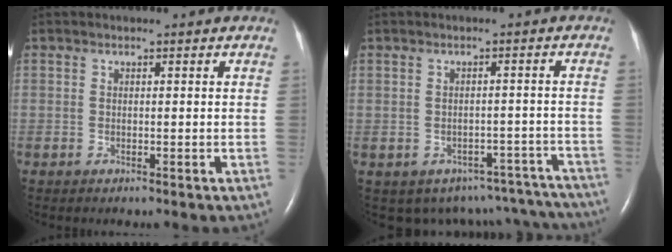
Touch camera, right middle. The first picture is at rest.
{"total": 14.0, "force": [-12.3, 6.2, 2.3], "torque": [-0.025, 0.037, -0.127]}